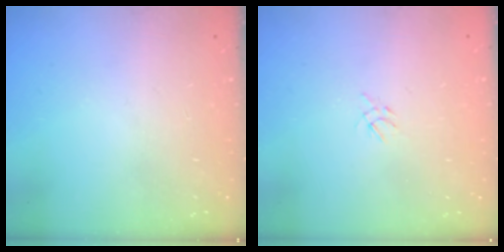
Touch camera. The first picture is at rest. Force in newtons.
{"total": 2.2, "press": 2.2, "slide": 0.5}